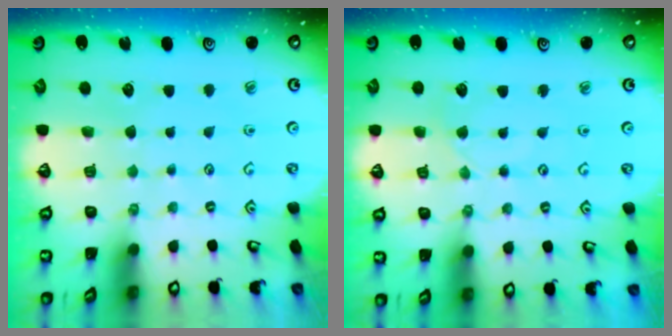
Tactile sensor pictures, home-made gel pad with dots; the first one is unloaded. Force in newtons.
{"total": 2.3, "press": 2.3, "slide": 0.4}